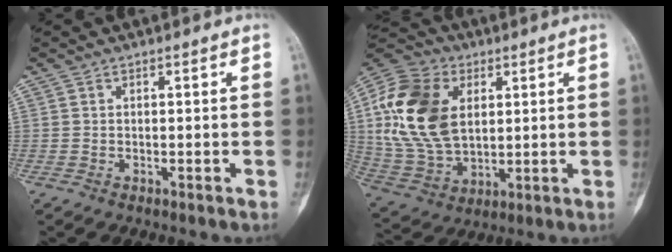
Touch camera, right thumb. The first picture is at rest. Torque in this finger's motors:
{"motor_torque": [1.78, 1.80, 1.03, -0.51, 0.36]}